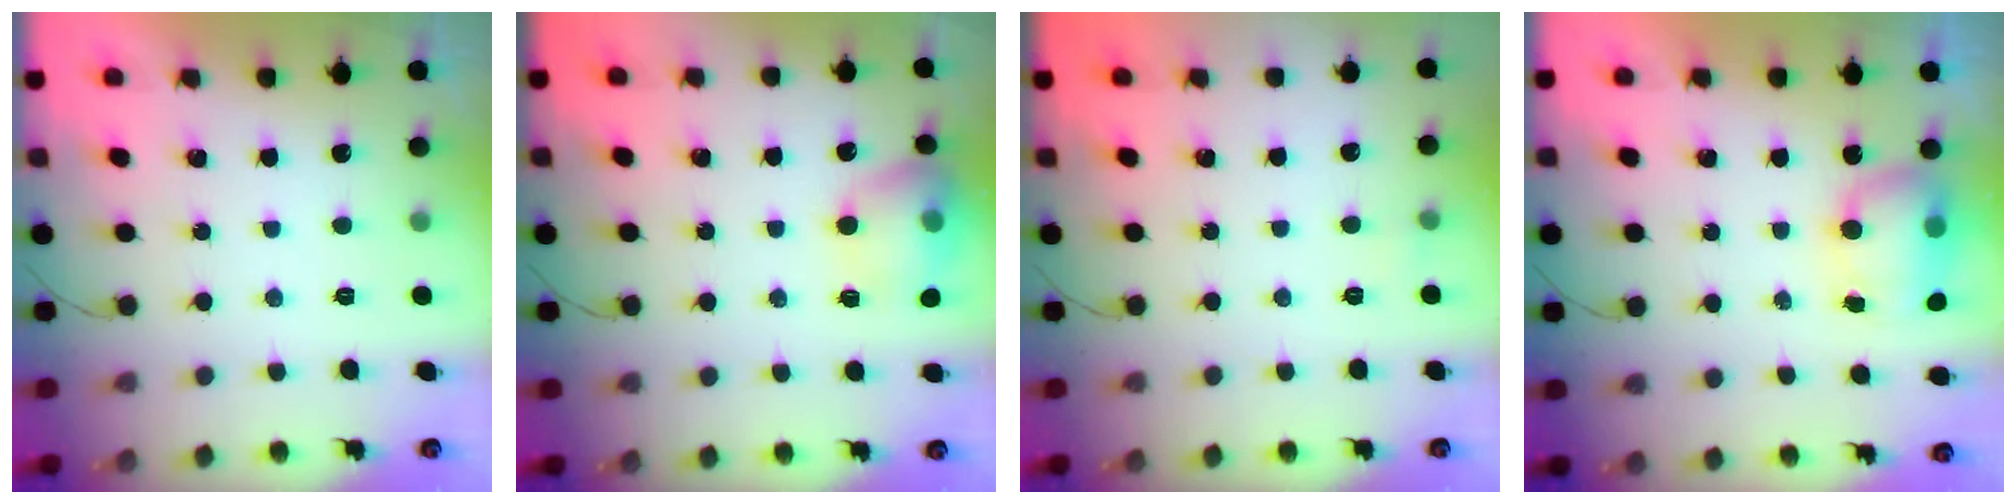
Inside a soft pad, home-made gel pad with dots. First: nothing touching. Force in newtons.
{"total": 13.8, "press": 13.7, "slide": 2.0}
{"total": 3.4, "press": 3.3, "slide": 1.0}
{"total": 7.8, "press": 7.5, "slide": 2.0}